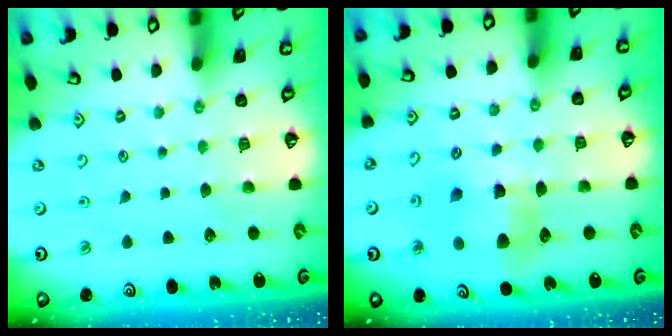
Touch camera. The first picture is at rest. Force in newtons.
{"total": 8.6, "press": 8.6, "slide": 1.0}